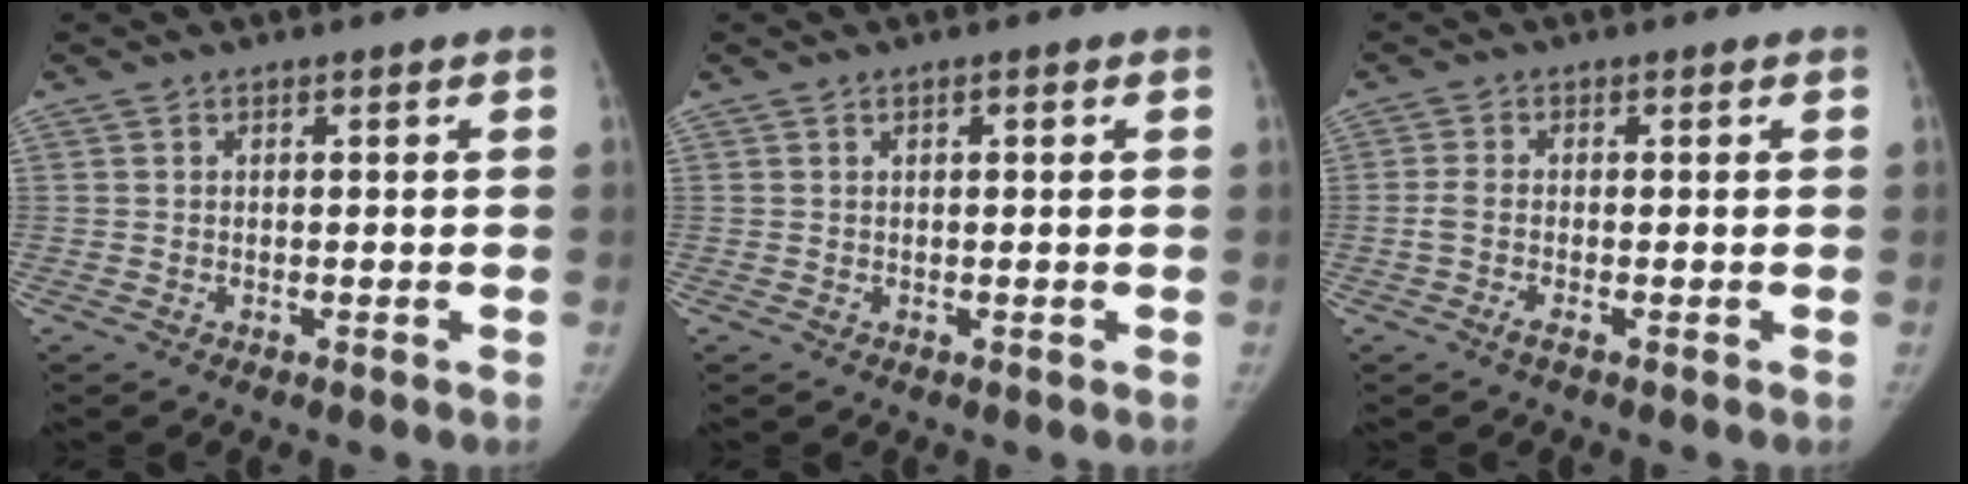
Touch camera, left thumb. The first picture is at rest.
{"total": 0.6, "force": [0.3, 0.2, 0.5], "torque": [-0.007, 0.001, 0.004]}
{"total": 2.3, "force": [-1.0, 0.6, 2.0], "torque": [-0.051, 0.004, -0.026]}